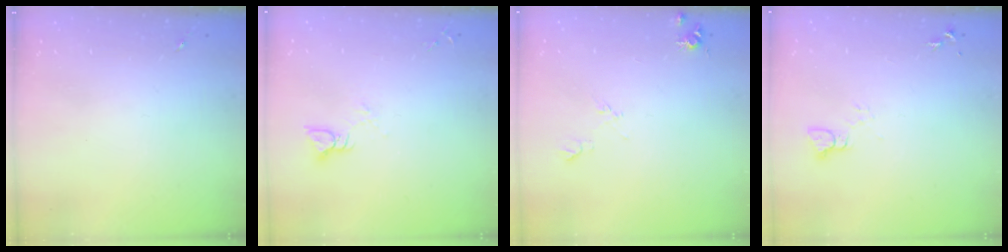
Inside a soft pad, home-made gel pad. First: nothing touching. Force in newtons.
{"total": 3.6, "press": 3.6, "slide": 0.4}
{"total": 8.2, "press": 8.2, "slide": 0.8}
{"total": 2.2, "press": 2.2, "slide": 0.2}